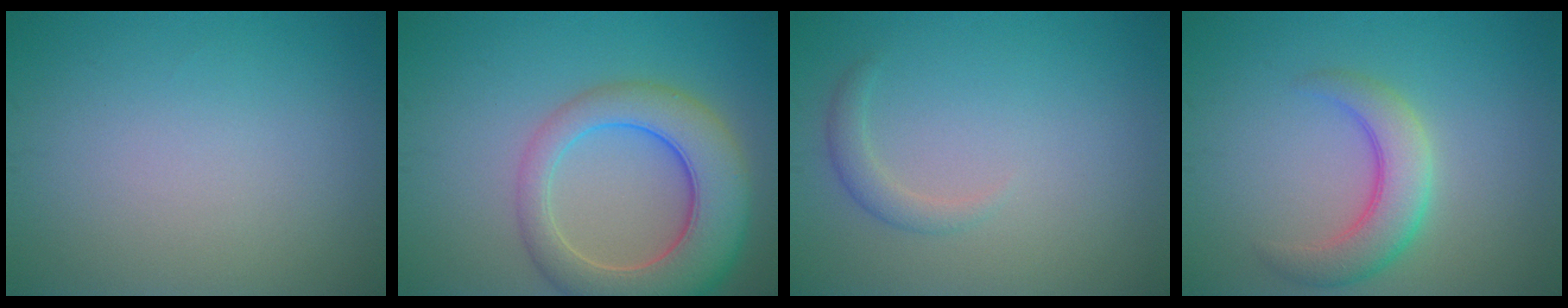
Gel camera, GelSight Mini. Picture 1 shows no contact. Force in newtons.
{"total": 8.6, "press": 8.5, "slide": 0.7}
{"total": 1.5, "press": 1.5, "slide": 0.1}
{"total": 4.4, "press": 4.4, "slide": 0.3}